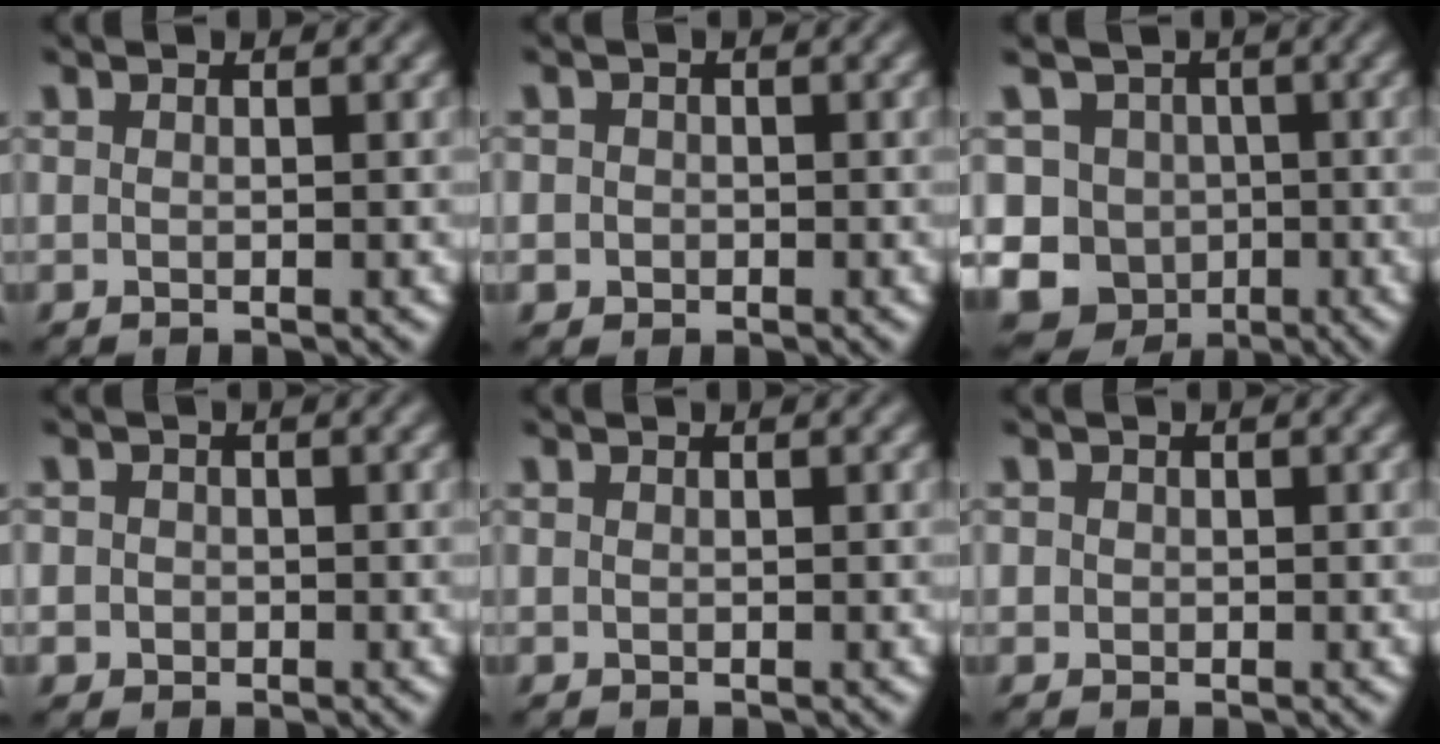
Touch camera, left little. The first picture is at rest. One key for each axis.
{"total": 1.3, "fx": 0.0, "fy": 1.3, "fz": 0.3, "tx": 0.013, "ty": -0.001, "tz": -0.008}
{"total": 10.1, "fx": -1.9, "fy": 9.2, "fz": 3.6, "tx": -0.066, "ty": 0.000, "tz": -0.058}
{"total": 1.8, "fx": 0.1, "fy": 1.7, "fz": 0.5, "tx": 0.014, "ty": 0.004, "tz": -0.009}
{"total": 0.0}
{"total": 0.8, "fx": 0.1, "fy": 0.8, "fz": 0.2, "tx": 0.005, "ty": -0.002, "tz": -0.001}